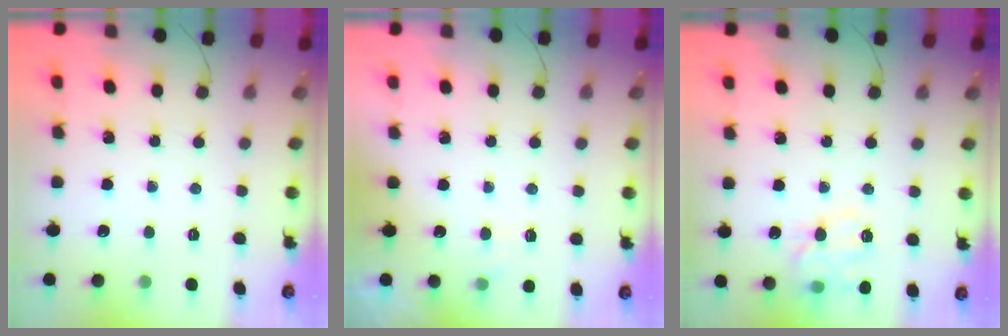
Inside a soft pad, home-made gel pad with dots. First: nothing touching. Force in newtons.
{"total": 1.6, "press": 1.2, "slide": 1.1}
{"total": 12.0, "press": 11.9, "slide": 1.4}